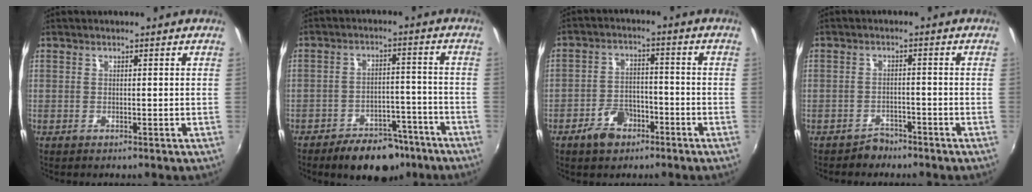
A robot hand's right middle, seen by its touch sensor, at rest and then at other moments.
{"total": 12.1, "force": [-9.1, 6.1, 5.3], "torque": [-0.102, 0.014, -0.117]}
{"total": 6.7, "force": [-4.4, 4.1, 3.1], "torque": [-0.071, 0.011, -0.069]}
{"total": 3.1, "force": [-2.6, 1.6, 0.0], "torque": [-0.007, 0.007, -0.041]}